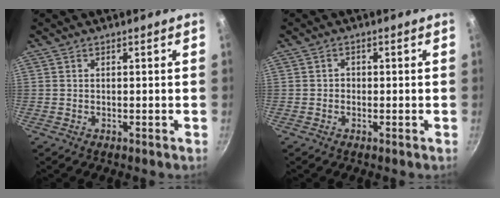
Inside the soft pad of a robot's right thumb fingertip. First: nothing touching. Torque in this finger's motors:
{"motor_torque": [-0.58, -0.05, 0.05, 0.43, -0.05]}